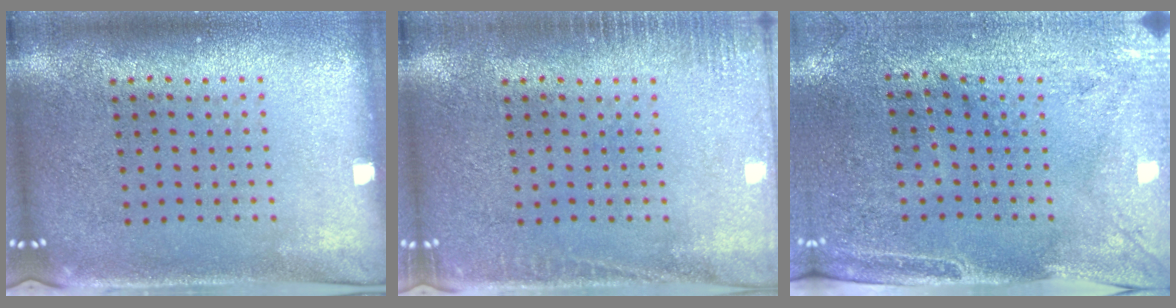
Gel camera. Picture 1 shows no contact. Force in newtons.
{"total": 1.6, "press": 1.6, "slide": 0.4}
{"total": 3.0, "press": 2.5, "slide": 1.6}